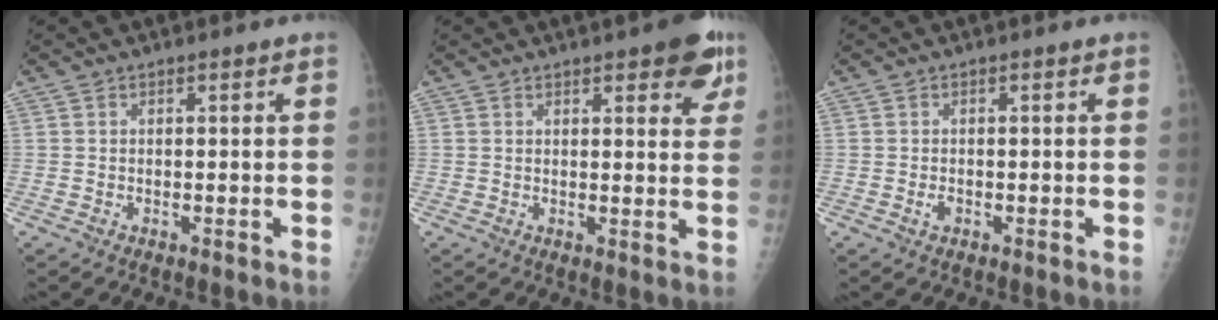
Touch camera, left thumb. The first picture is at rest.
{"total": 8.2, "force": [4.6, 2.7, 6.2], "torque": [-0.049, -0.017, 0.053]}
{"total": 1.2, "force": [-0.2, 0.7, 0.9], "torque": [-0.013, 0.001, -0.002]}